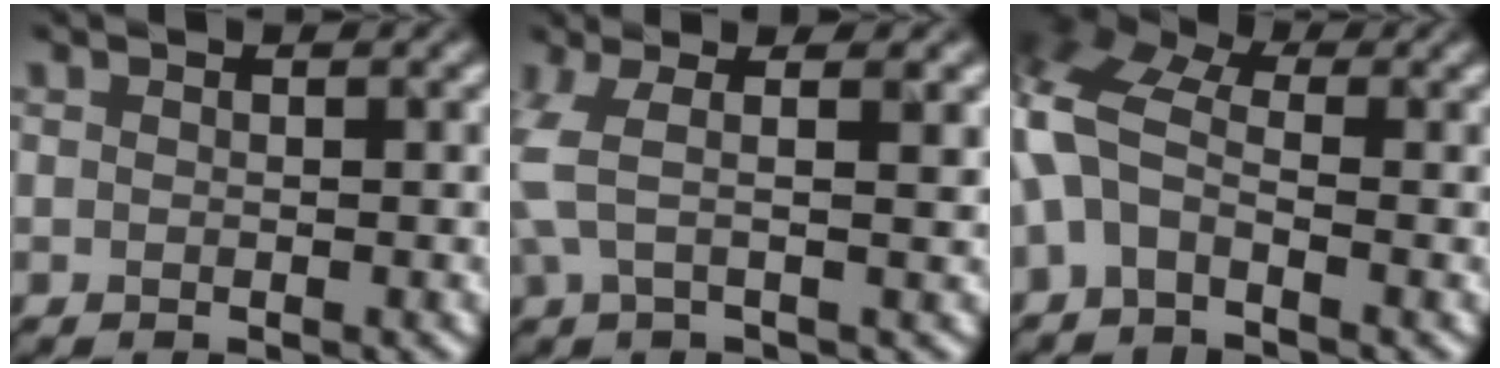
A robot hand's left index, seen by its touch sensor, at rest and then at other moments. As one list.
[{"total": 4.1, "force": [0.6, 1.2, 3.9], "torque": [-0.076, 0.003, 0.004]}, {"total": 6.4, "force": [-0.3, 3.7, 5.3], "torque": [-0.132, 0.016, -0.028]}]